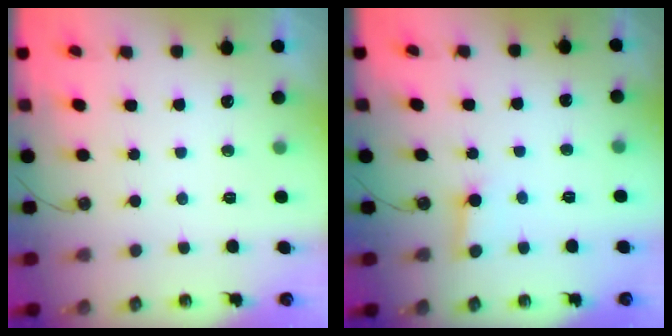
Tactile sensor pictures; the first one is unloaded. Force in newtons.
{"total": 2.6, "press": 2.5, "slide": 0.3}